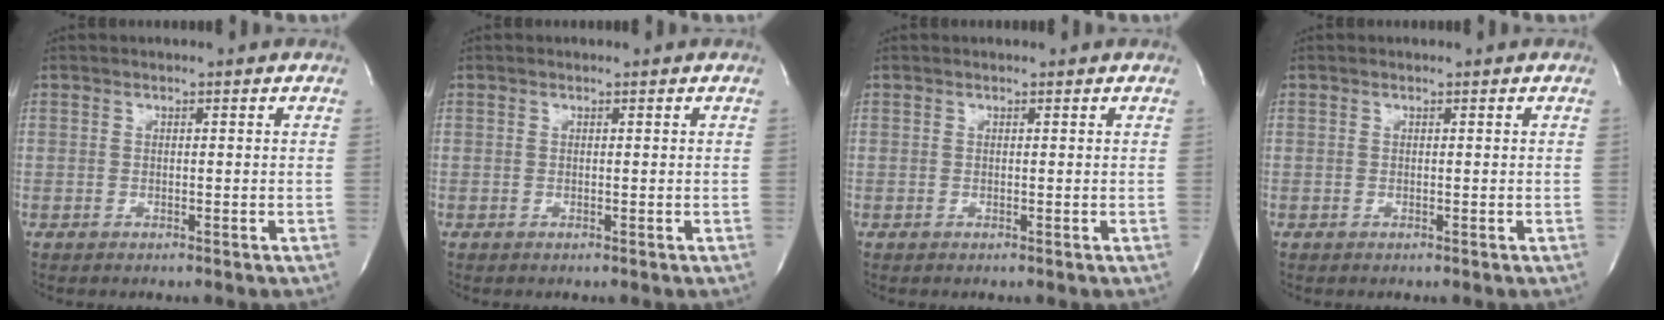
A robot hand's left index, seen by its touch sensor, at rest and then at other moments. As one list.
[{"total": 0.0}, {"total": 0.0}, {"total": 0.0}]